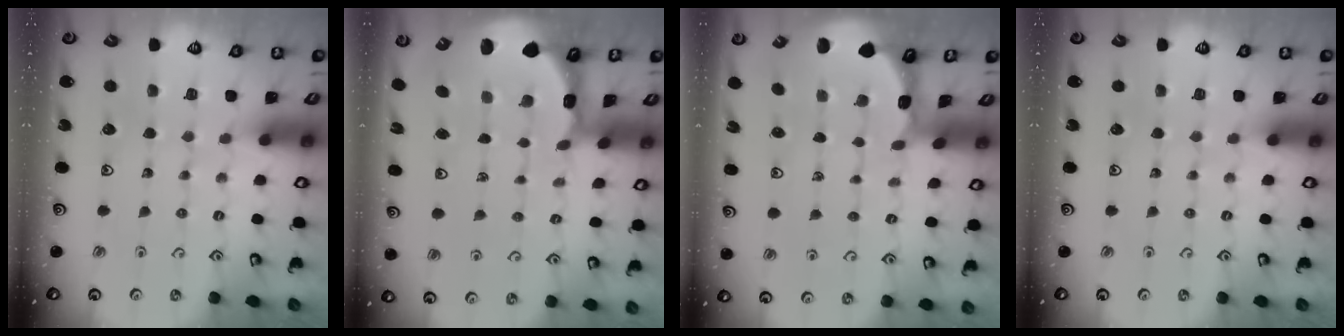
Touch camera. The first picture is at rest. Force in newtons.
{"total": 2.5, "press": 2.4, "slide": 0.9}
{"total": 1.5, "press": 1.5, "slide": 0.1}
{"total": 0.0}